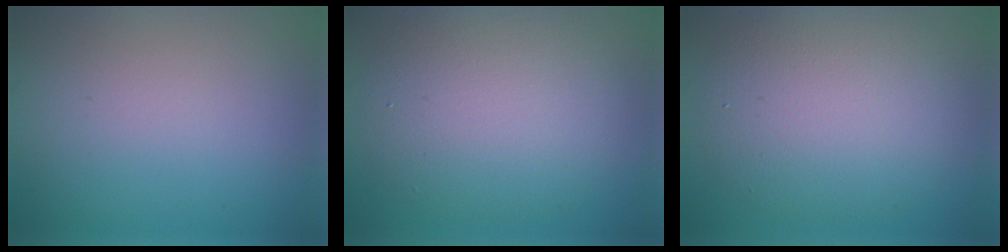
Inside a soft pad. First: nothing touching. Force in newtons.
{"total": 7.5, "press": 7.5, "slide": 0.6}
{"total": 7.4, "press": 7.4, "slide": 0.8}